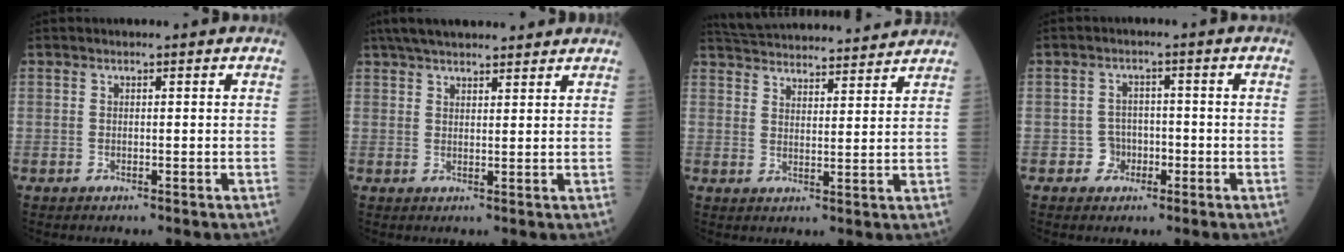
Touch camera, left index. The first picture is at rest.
{"total": 11.9, "force": [10.3, 2.7, 5.4], "torque": [-0.078, 0.044, 0.154]}
{"total": 18.9, "force": [18.0, 2.6, 5.3], "torque": [-0.090, 0.031, 0.260]}
{"total": 2.9, "force": [-1.3, 2.6, 0.5], "torque": [-0.001, 0.011, -0.022]}